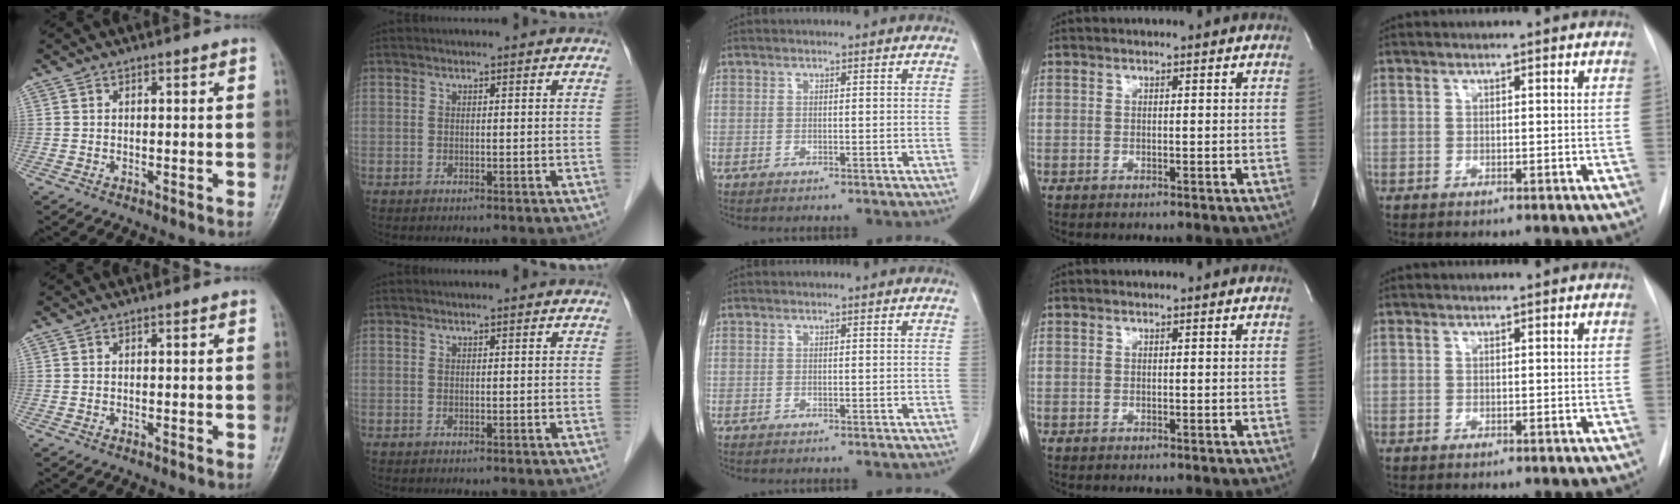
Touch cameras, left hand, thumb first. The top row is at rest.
{}